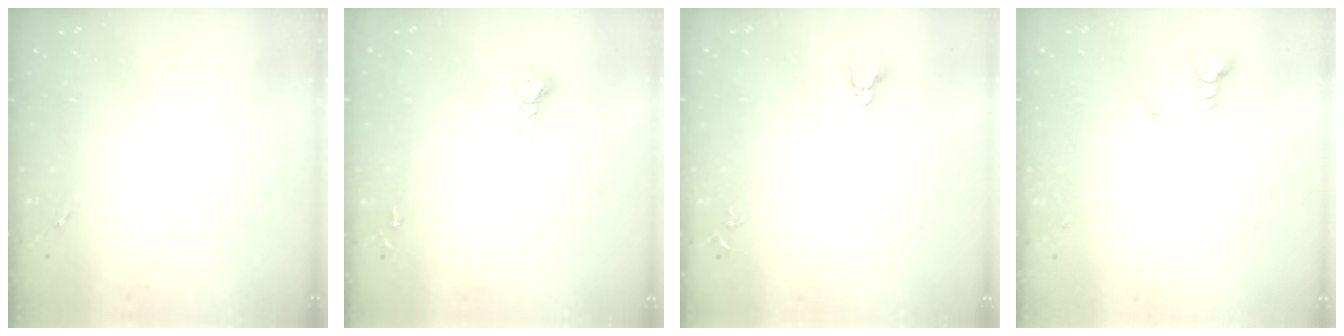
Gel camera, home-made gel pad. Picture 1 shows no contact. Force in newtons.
{"total": 7.3, "press": 7.3, "slide": 0.7}
{"total": 2.5, "press": 2.5, "slide": 0.1}
{"total": 3.7, "press": 3.6, "slide": 0.3}